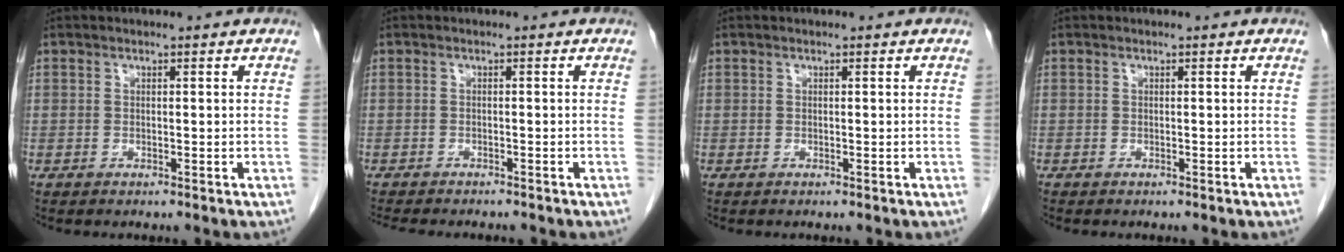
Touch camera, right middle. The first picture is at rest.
{"total": 7.5, "force": [-6.7, 1.8, 3.1], "torque": [-0.045, -0.006, -0.092]}
{"total": 0.0}
{"total": 0.0}